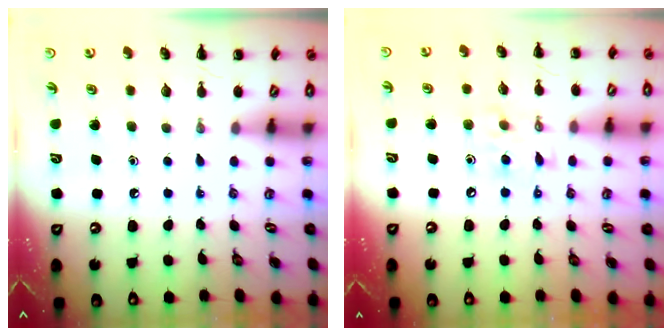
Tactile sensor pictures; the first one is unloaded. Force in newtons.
{"total": 9.2, "press": 9.1, "slide": 1.1}